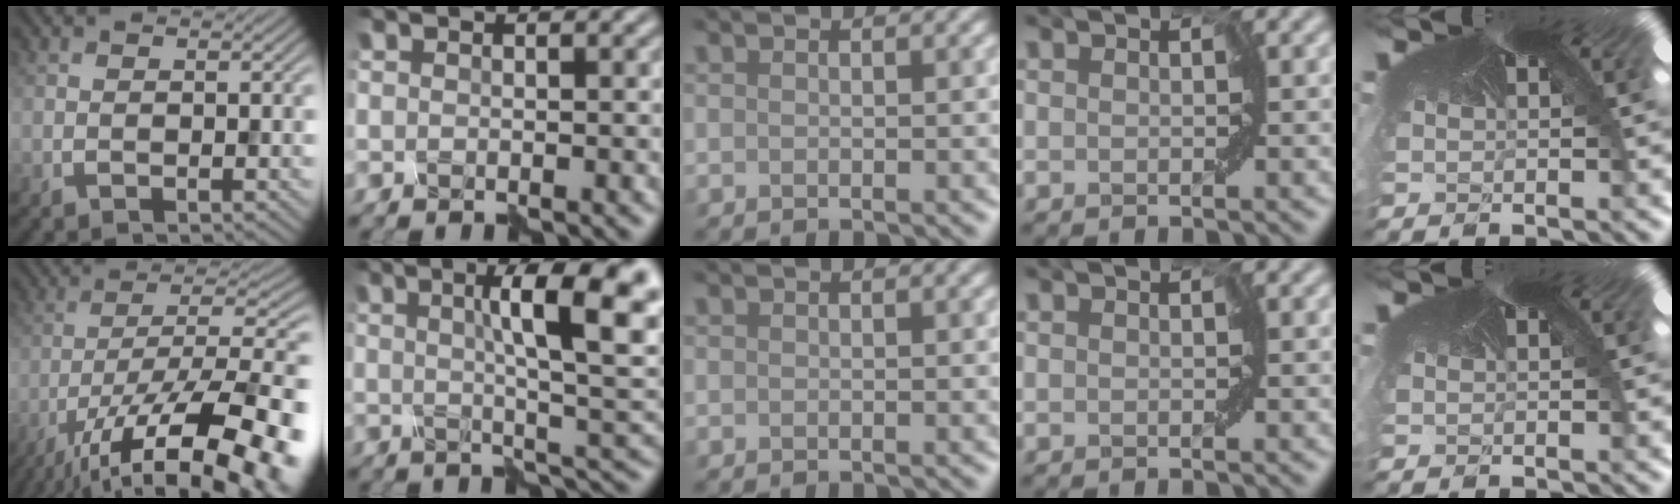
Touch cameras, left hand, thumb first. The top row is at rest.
{"thumb": {"total": 17.2, "force": [-10.6, 5.7, 12.3], "torque": [-0.198, -0.018, -0.164]}, "index": {"total": 11.5, "force": [3.4, 2.8, 10.6], "torque": [-0.125, 0.011, 0.054]}}